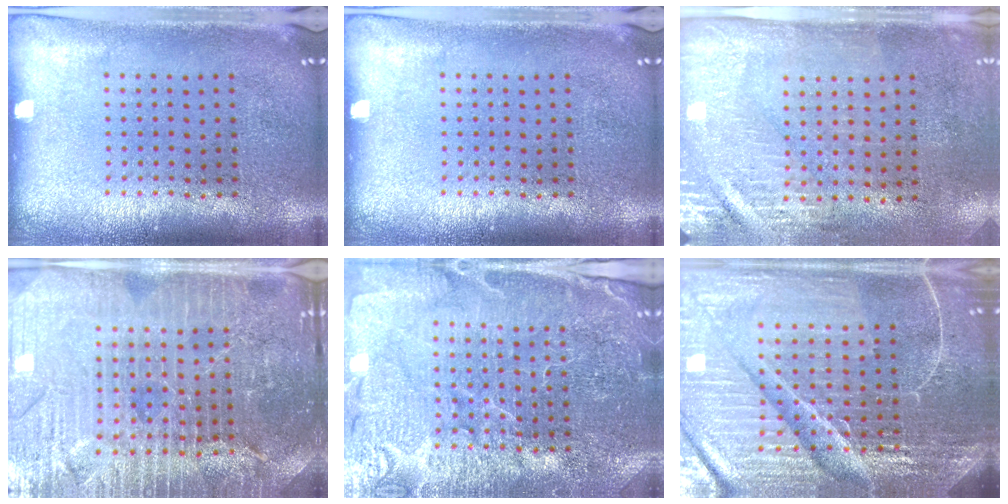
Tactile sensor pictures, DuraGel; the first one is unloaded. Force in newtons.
{"total": 0.0}
{"total": 2.9, "press": 2.5, "slide": 1.4}
{"total": 4.8, "press": 4.5, "slide": 1.7}
{"total": 4.2, "press": 4.0, "slide": 1.1}
{"total": 6.6, "press": 5.8, "slide": 3.1}